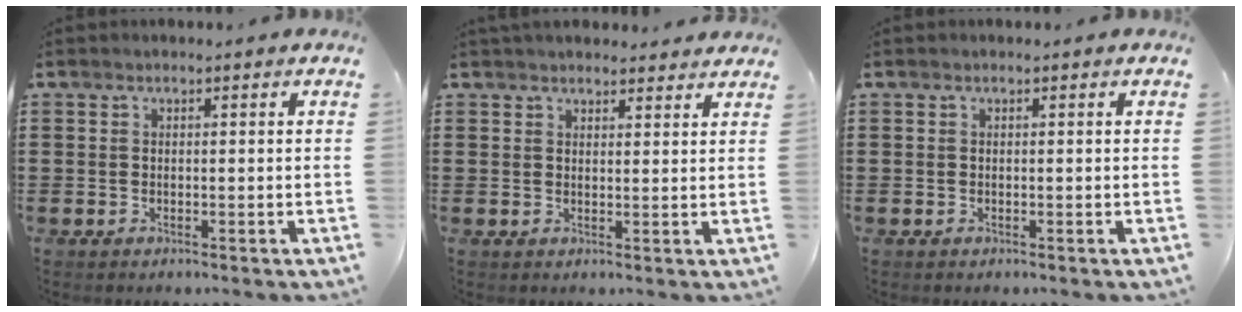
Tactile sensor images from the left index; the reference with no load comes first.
{"total": 2.4, "force": [2.3, 0.7, 0.1], "torque": [-0.008, -0.002, 0.045]}
{"total": 0.0}